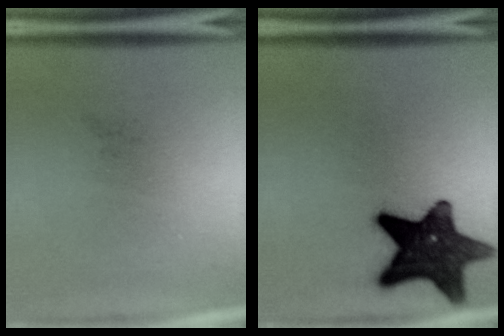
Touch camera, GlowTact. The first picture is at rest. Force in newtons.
{"total": 14.5}